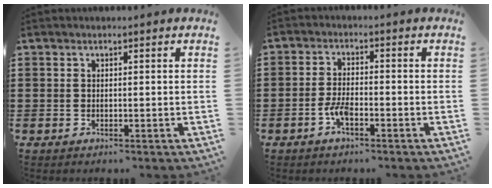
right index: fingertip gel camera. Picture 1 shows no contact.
{"total": 3.4, "force": [-1.9, 1.1, 2.6], "torque": [-0.069, -0.007, -0.039]}